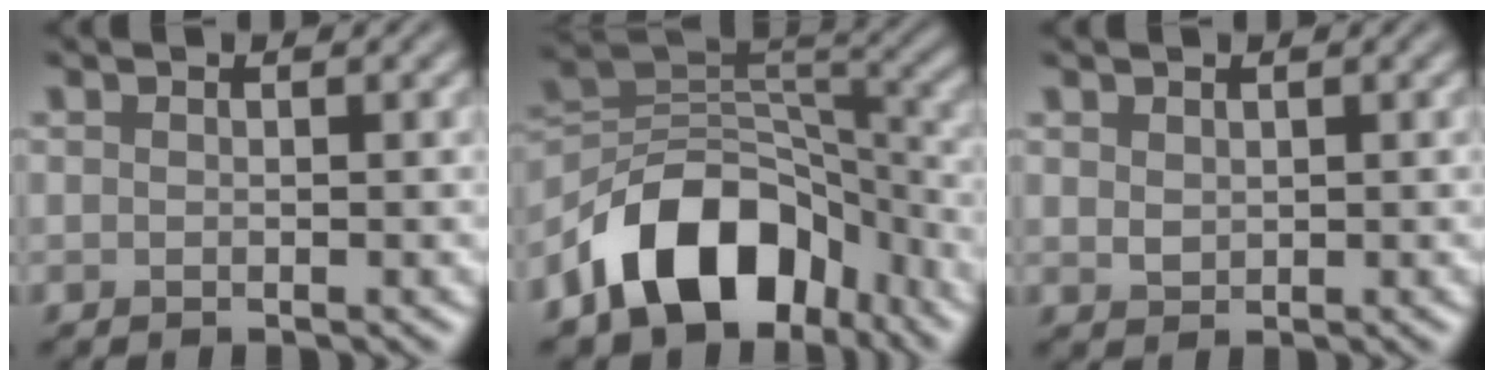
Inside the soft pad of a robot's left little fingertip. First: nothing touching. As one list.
[{"total": 11.3, "force": [-6.5, 7.0, 6.0], "torque": [-0.086, 0.006, -0.123]}, {"total": 1.1, "force": [0.6, 0.8, 0.5], "torque": [-0.011, -0.002, 0.016]}]